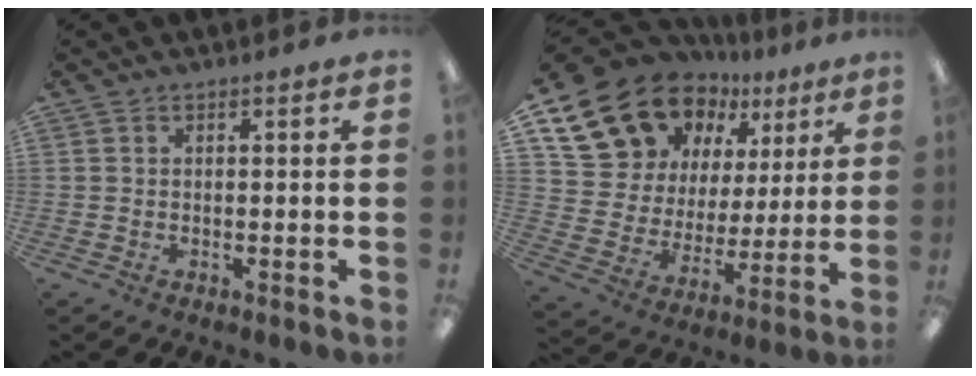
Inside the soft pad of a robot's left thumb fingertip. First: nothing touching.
{"total": 18.1, "force": [13.0, 11.3, 5.4], "torque": [-0.119, -0.085, 0.251]}